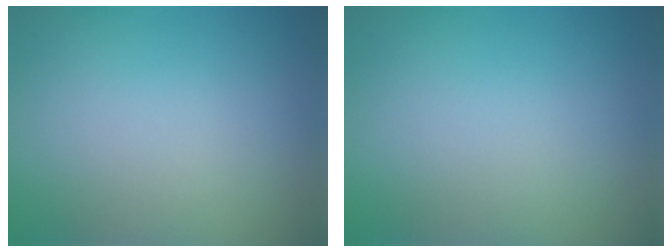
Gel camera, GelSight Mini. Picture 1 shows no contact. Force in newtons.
{"total": 0.0}